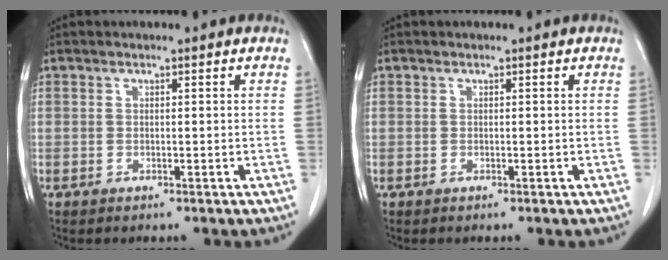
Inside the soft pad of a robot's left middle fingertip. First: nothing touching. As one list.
[{"total": 0.0}]